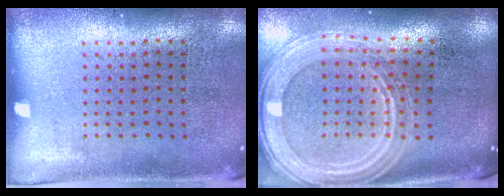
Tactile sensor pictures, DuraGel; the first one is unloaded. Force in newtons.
{"total": 2.3, "press": 2.1, "slide": 1.1}